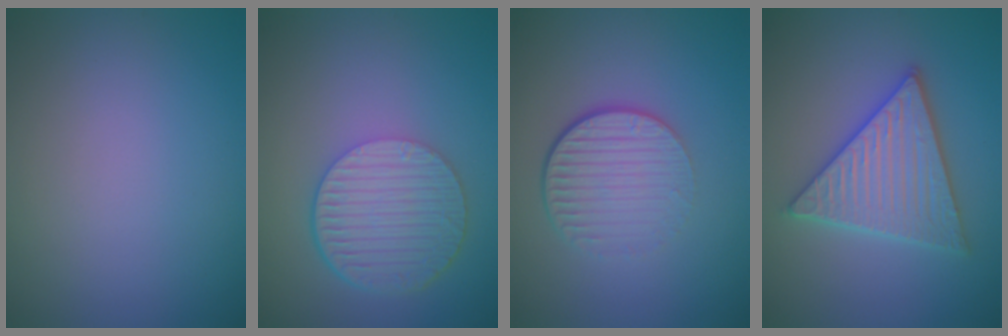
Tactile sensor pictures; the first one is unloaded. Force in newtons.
{"total": 6.6, "press": 4.7, "slide": 4.6}
{"total": 4.7, "press": 2.8, "slide": 3.7}
{"total": 5.6, "press": 5.6, "slide": 0.5}